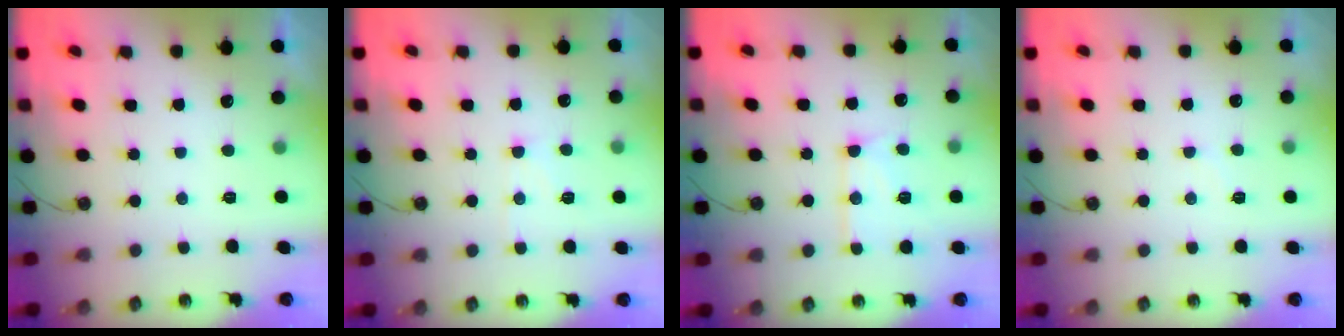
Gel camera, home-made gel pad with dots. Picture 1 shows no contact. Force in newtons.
{"total": 7.9, "press": 7.9, "slide": 0.6}
{"total": 11.1, "press": 11.1, "slide": 0.8}
{"total": 6.7, "press": 6.7, "slide": 0.8}